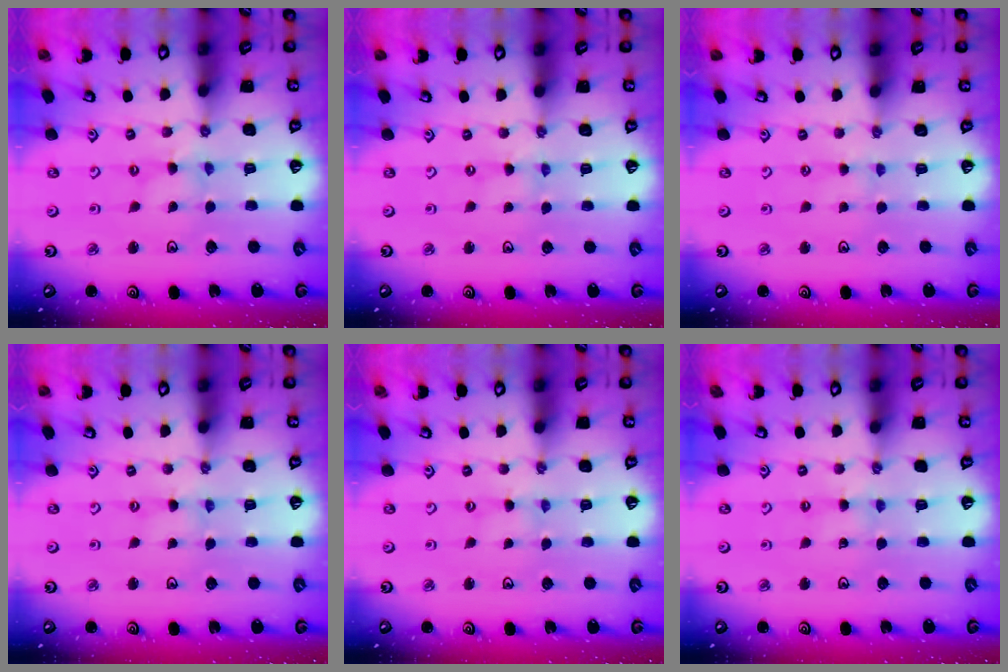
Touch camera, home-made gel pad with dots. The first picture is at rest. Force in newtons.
{"total": 0.0}
{"total": 0.0}
{"total": 0.5, "press": 0.5, "slide": 0.1}
{"total": 0.0}
{"total": 2.8, "press": 2.8, "slide": 0.3}